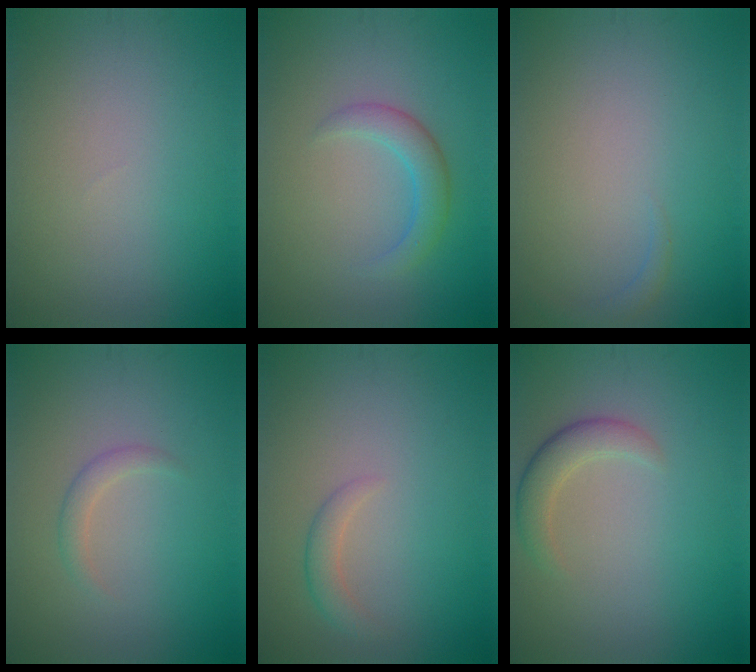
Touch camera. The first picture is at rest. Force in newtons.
{"total": 2.6, "press": 2.6, "slide": 0.0}
{"total": 0.8, "press": 0.8, "slide": 0.1}
{"total": 1.3, "press": 1.3, "slide": 0.1}
{"total": 1.5, "press": 1.5, "slide": 0.1}
{"total": 2.5, "press": 2.5, "slide": 0.2}